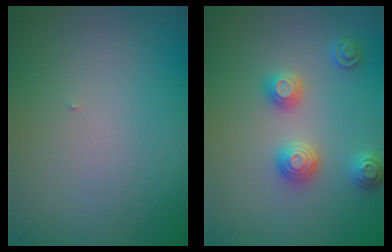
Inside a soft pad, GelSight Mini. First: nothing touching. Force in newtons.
{"total": 2.9, "press": 2.9, "slide": 0.2}